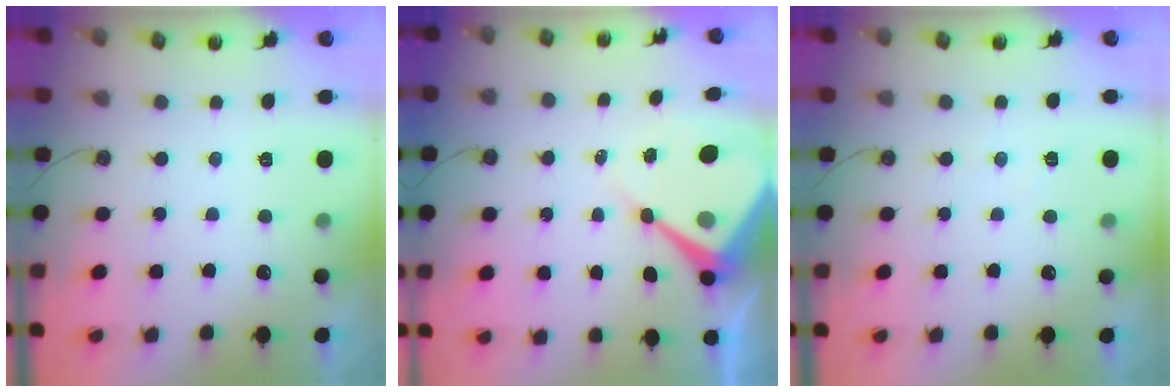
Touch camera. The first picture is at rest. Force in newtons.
{"total": 10.0, "press": 9.9, "slide": 1.0}
{"total": 3.5, "press": 3.5, "slide": 0.5}